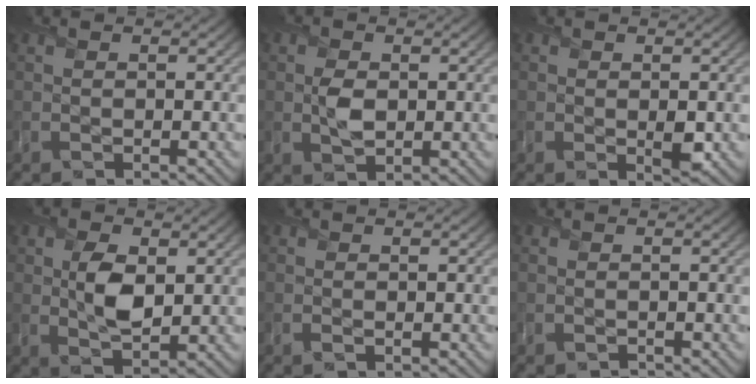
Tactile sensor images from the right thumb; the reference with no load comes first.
{"total": 3.0, "force": [0.1, 2.0, 2.2], "torque": [-0.050, -0.006, 0.001]}
{"total": 1.7, "force": [0.0, 1.1, 1.4], "torque": [-0.024, -0.011, 0.001]}
{"total": 5.6, "force": [0.9, 3.3, 4.4], "torque": [-0.089, -0.007, 0.017]}
{"total": 0.5, "force": [-0.2, 0.3, 0.4], "torque": [-0.009, -0.005, -0.005]}
{"total": 0.8, "force": [-0.6, 0.4, 0.1], "torque": [-0.003, -0.007, -0.013]}